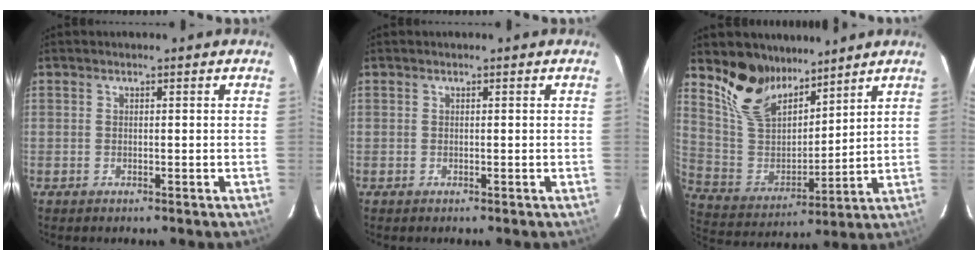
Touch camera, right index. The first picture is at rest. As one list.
[{"total": 0.0}, {"total": 13.9, "force": [10.7, 6.6, 5.8], "torque": [-0.127, 0.002, 0.219]}]